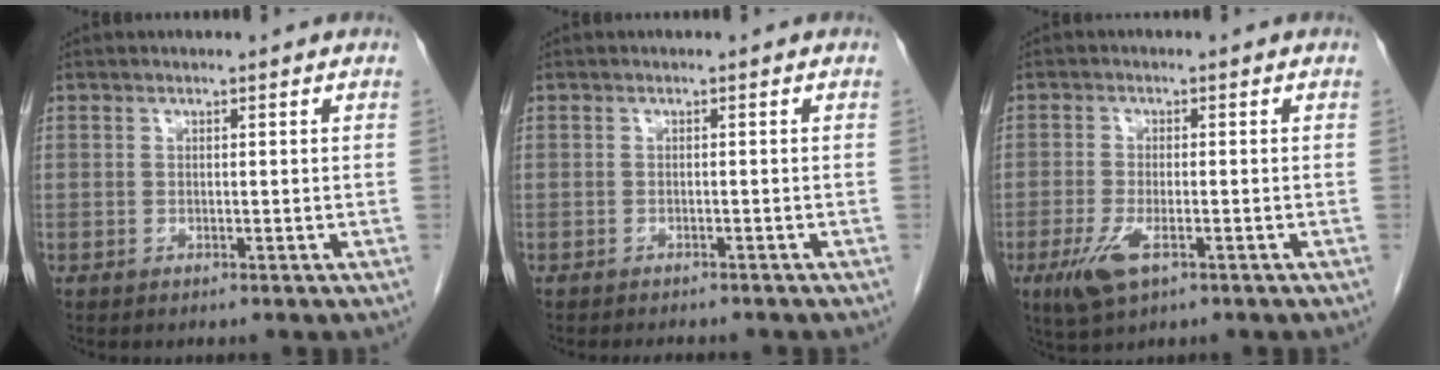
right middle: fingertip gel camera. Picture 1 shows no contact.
{"total": 3.9, "force": [-3.5, 0.9, 1.4], "torque": [-0.018, -0.005, -0.042]}
{"total": 5.3, "force": [-2.5, 1.8, 4.3], "torque": [-0.094, -0.012, -0.038]}